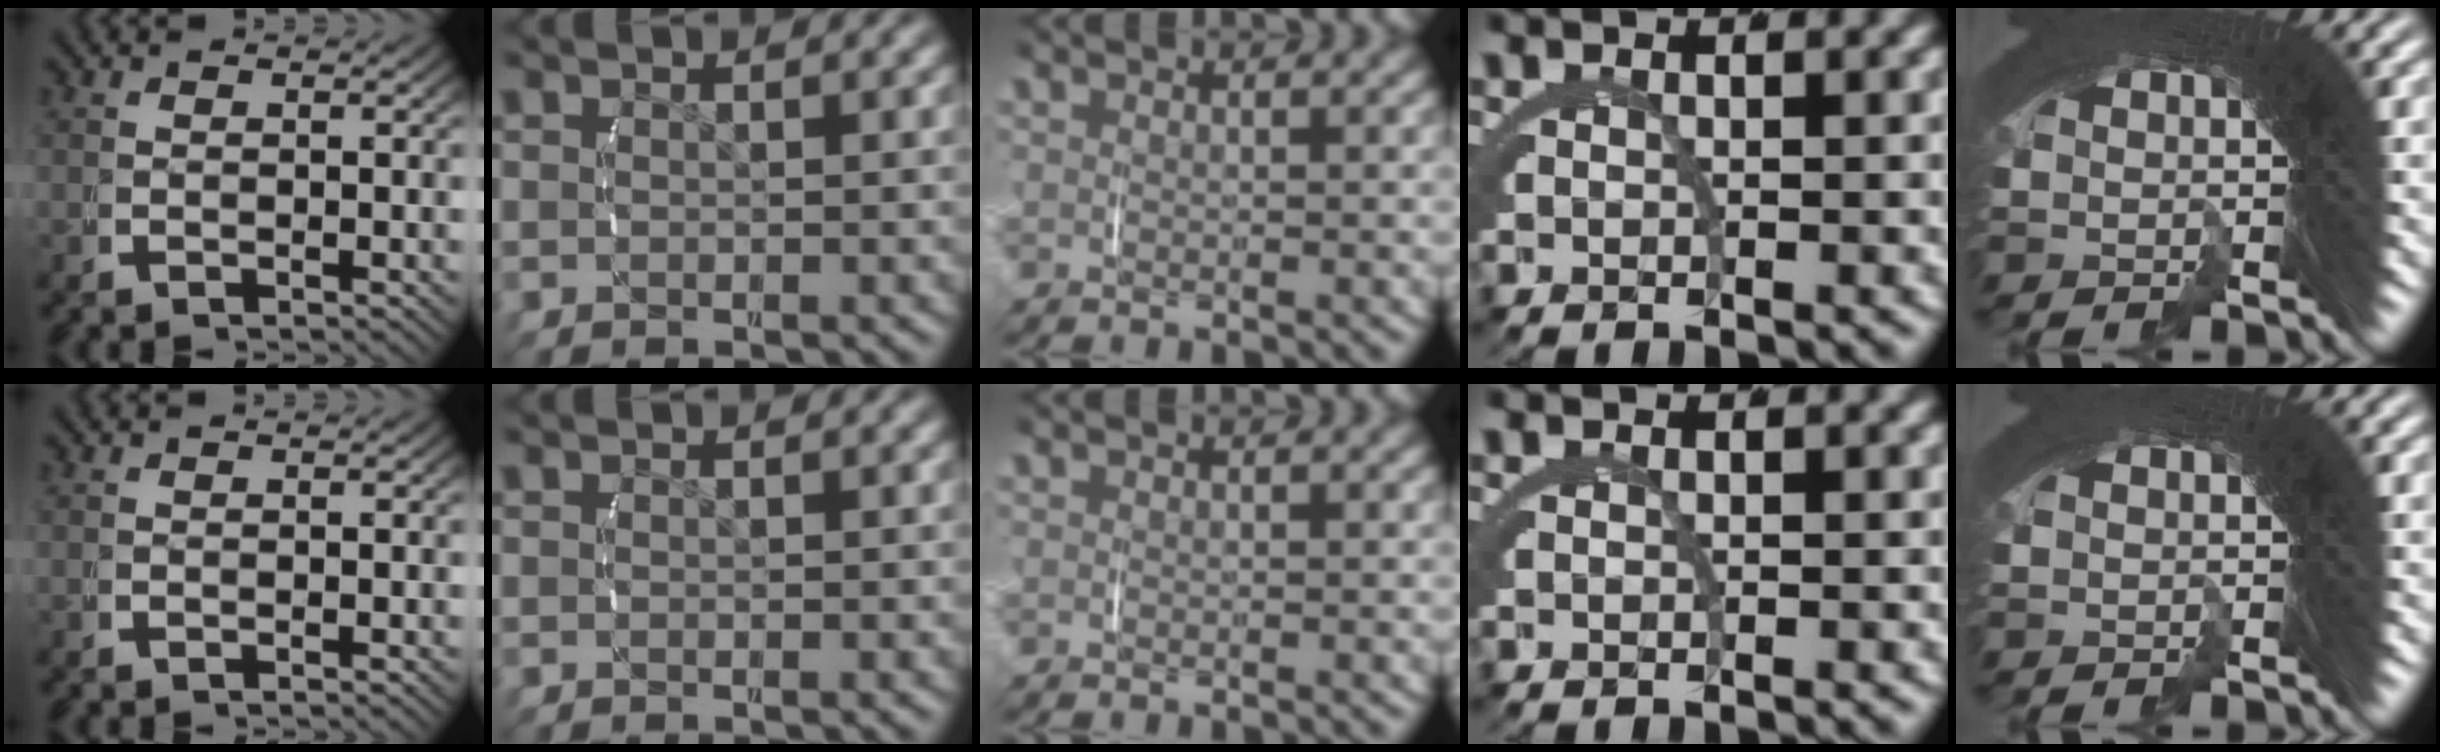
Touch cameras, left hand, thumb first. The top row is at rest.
{}